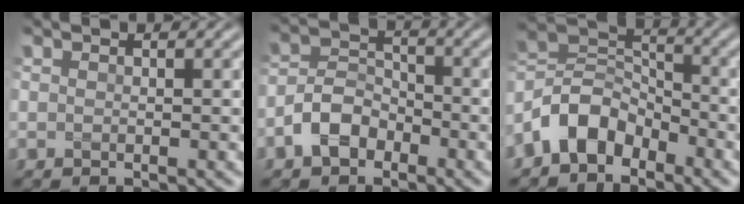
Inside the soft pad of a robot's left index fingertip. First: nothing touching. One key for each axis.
{"total": 3.6, "fx": -2.1, "fy": 2.3, "fz": 1.8, "tx": -0.034, "ty": 0.014, "tz": -0.051}
{"total": 5.6, "fx": -3.6, "fy": 3.4, "fz": 2.7, "tx": -0.045, "ty": 0.013, "tz": -0.083}